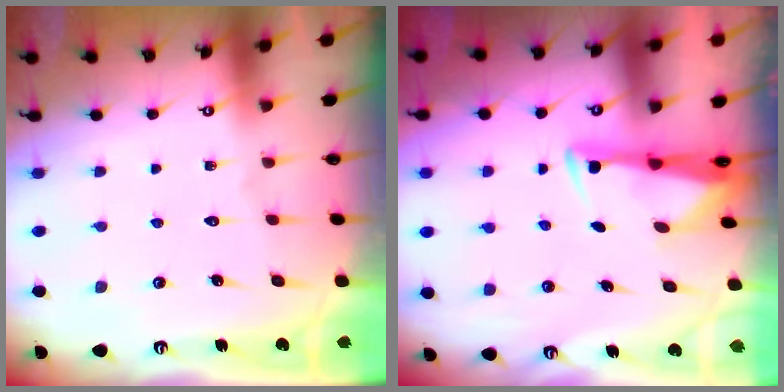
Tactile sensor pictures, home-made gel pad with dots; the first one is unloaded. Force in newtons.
{"total": 3.1, "press": 2.9, "slide": 0.9}